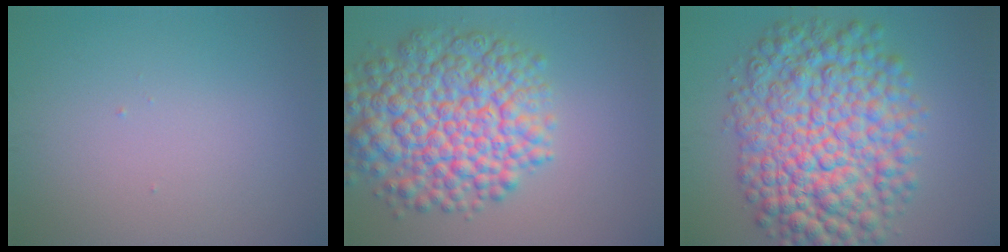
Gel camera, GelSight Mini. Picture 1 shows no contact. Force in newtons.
{"total": 10.4, "press": 10.3, "slide": 0.3}
{"total": 12.3, "press": 12.3, "slide": 0.2}